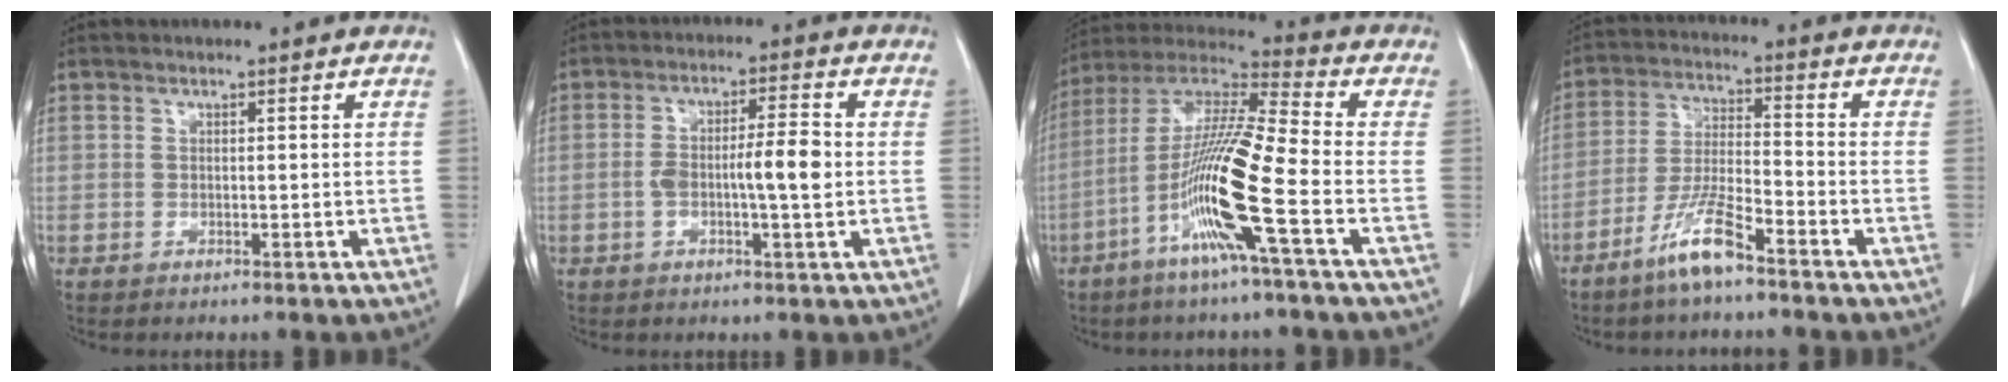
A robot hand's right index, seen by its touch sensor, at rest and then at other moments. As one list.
[{"total": 6.9, "force": [-0.7, 1.1, 6.8], "torque": [-0.123, 0.010, -0.013]}, {"total": 15.2, "force": [-5.5, -1.0, 14.1], "torque": [-0.282, -0.010, -0.116]}, {"total": 8.1, "force": [-5.7, 0.6, 5.8], "torque": [-0.122, -0.013, -0.115]}]